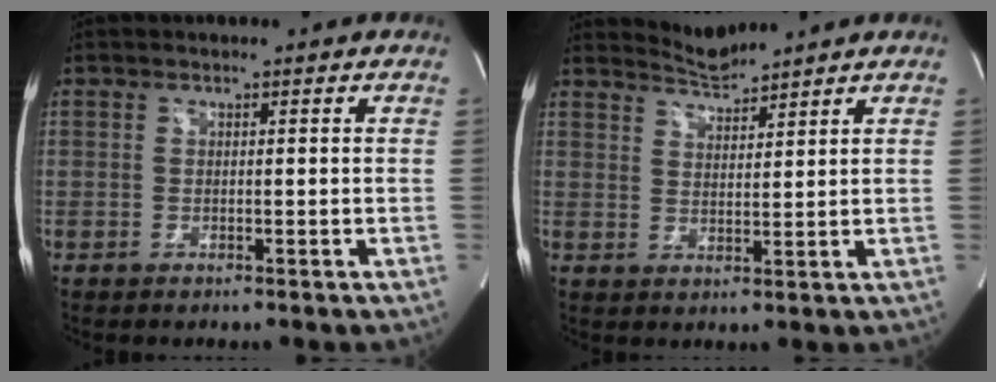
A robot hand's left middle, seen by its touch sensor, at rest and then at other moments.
{"total": 3.8, "force": [3.8, -0.4, -0.3], "torque": [0.004, -0.006, 0.072]}